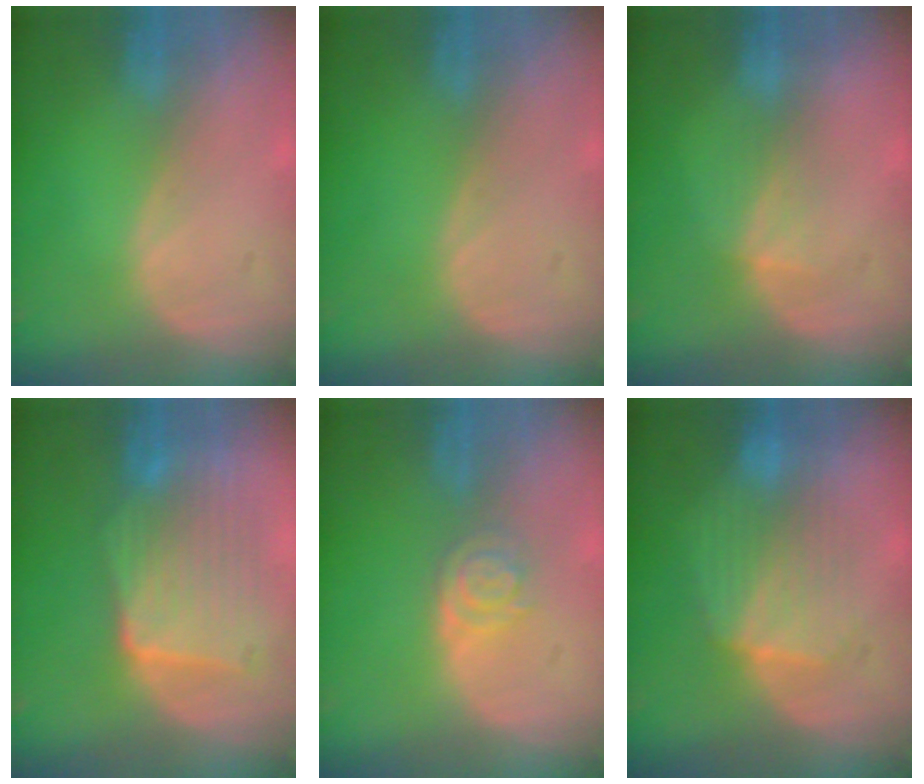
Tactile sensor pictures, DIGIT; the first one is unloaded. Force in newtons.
{"total": 0.0}
{"total": 2.7, "press": 2.4, "slide": 1.2}
{"total": 9.1, "press": 8.6, "slide": 2.7}
{"total": 4.1, "press": 3.6, "slide": 1.9}
{"total": 7.2, "press": 7.1, "slide": 0.4}